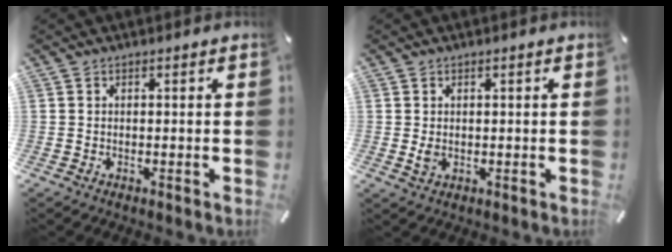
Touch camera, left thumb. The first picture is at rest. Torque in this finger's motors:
{"motor_torque": [0.23, 0.31, 0.28, -0.03, 0.00]}